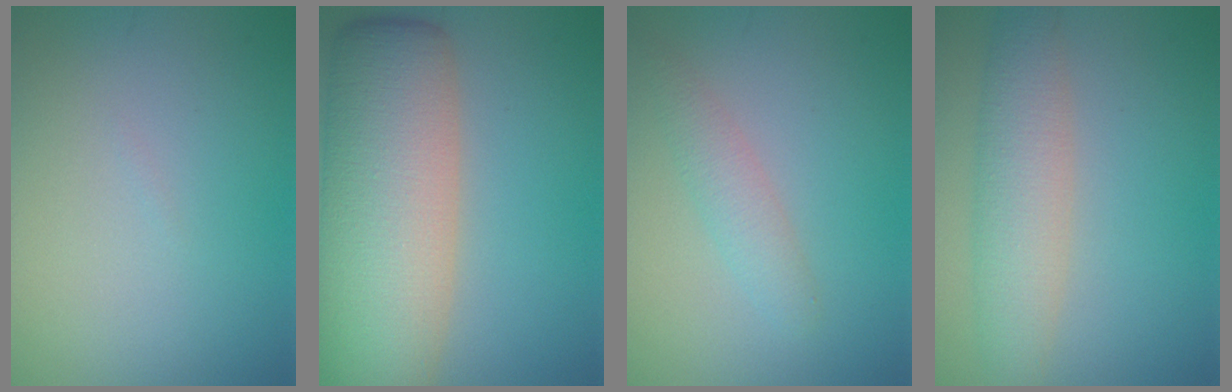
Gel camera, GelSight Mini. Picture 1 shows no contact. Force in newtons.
{"total": 12.8, "press": 12.8, "slide": 0.9}
{"total": 2.0, "press": 2.0, "slide": 0.1}
{"total": 4.6, "press": 4.6, "slide": 0.1}